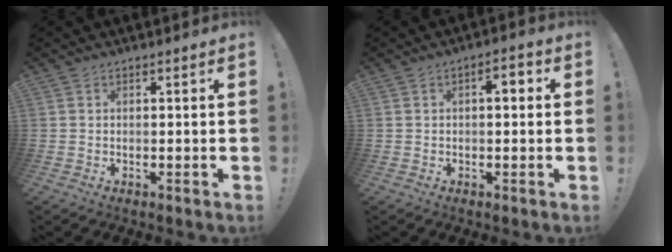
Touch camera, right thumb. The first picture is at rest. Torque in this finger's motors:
{"motor_torque": [-0.15, 0.18, -0.05, 0.12, 0.11]}